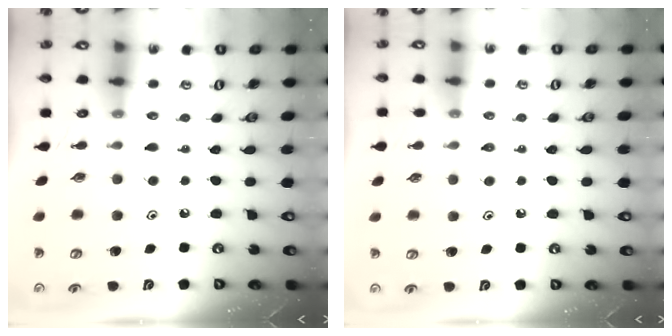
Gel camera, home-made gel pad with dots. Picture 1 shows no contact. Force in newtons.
{"total": 3.3, "press": 3.2, "slide": 0.6}